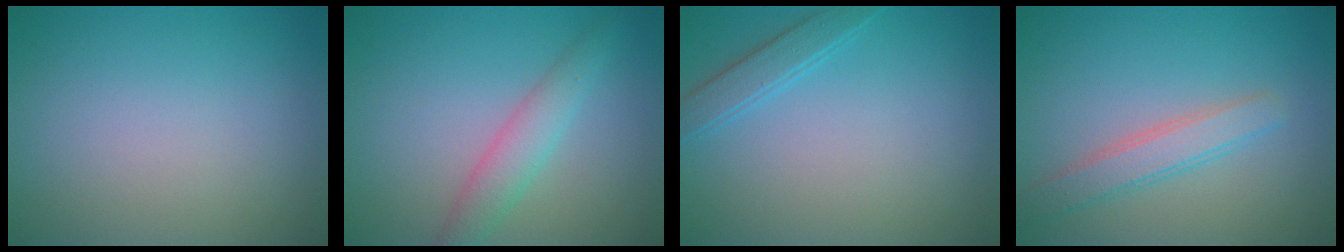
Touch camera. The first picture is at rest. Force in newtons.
{"total": 2.9, "press": 2.9, "slide": 0.1}
{"total": 1.9, "press": 1.9, "slide": 0.1}
{"total": 2.7, "press": 2.7, "slide": 0.1}